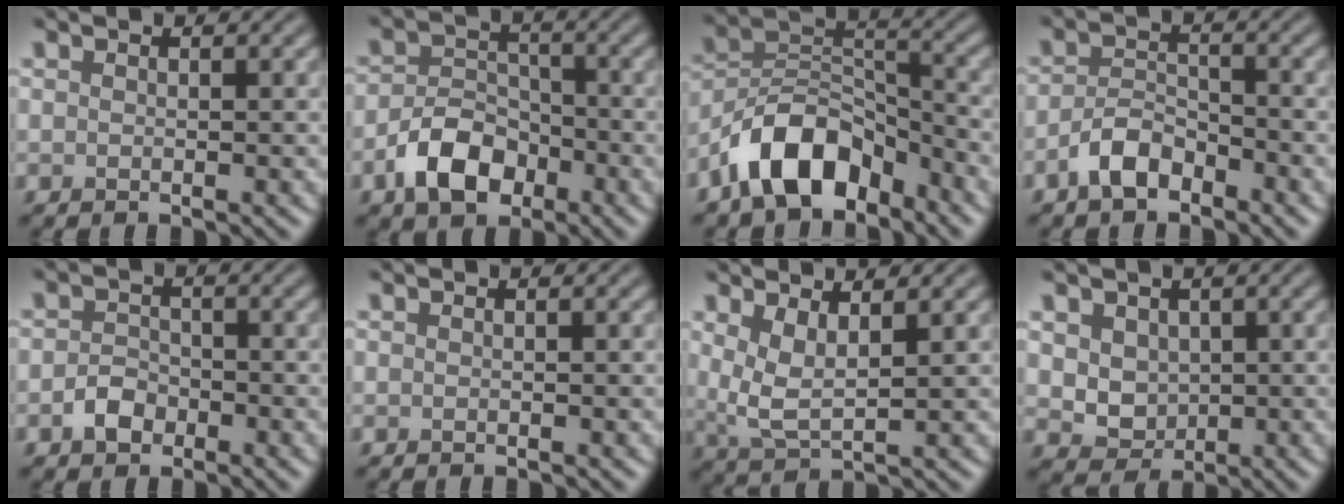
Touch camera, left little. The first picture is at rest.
{"total": 5.2, "force": [-2.8, 3.3, 2.9], "torque": [-0.051, 0.002, -0.055]}
{"total": 8.3, "force": [-5.5, 4.3, 4.5], "torque": [-0.068, 0.008, -0.112]}
{"total": 3.2, "force": [-2.2, 1.5, 1.8], "torque": [-0.034, 0.009, -0.047]}
{"total": 2.1, "force": [-1.1, 1.5, 0.9], "torque": [-0.015, 0.004, -0.026]}
{"total": 0.0}
{"total": 3.4, "force": [1.6, 1.2, 2.8], "torque": [-0.062, -0.009, 0.034]}
{"total": 3.6, "force": [1.1, 2.9, 1.9], "torque": [-0.043, 0.000, 0.028]}